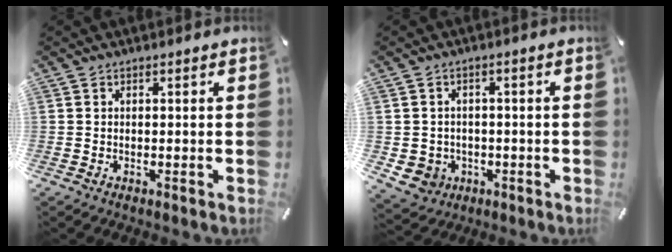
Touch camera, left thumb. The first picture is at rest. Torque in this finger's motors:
{"motor_torque": [0.10, 0.16, 0.04, -0.02, 0.01]}